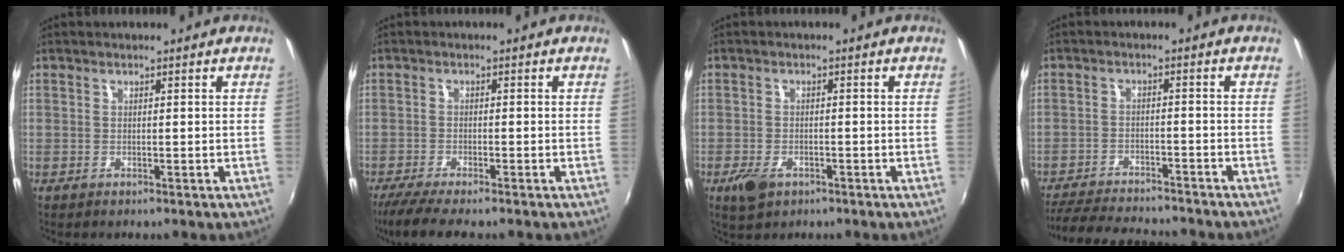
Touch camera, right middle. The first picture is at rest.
{"total": 6.8, "force": [-5.6, 0.6, 3.7], "torque": [-0.092, -0.027, -0.099]}
{"total": 4.9, "force": [-2.7, 2.8, 2.9], "torque": [-0.073, -0.010, -0.047]}
{"total": 15.3, "force": [-13.7, 2.9, 6.3], "torque": [-0.136, -0.022, -0.205]}